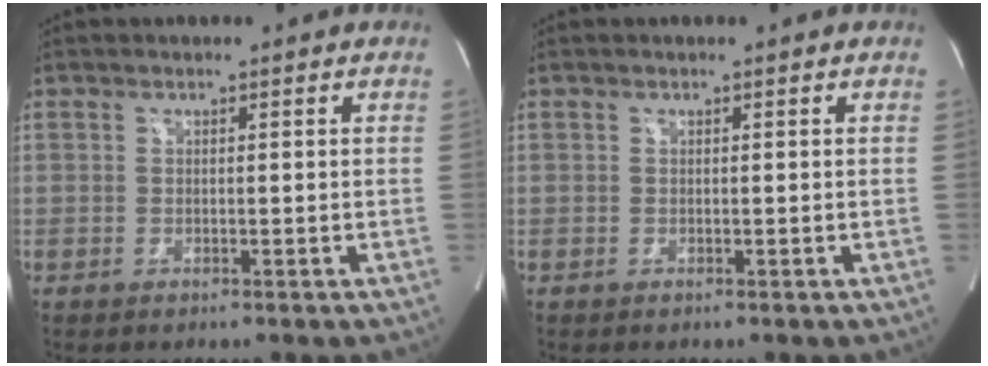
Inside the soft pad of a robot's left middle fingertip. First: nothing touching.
{"total": 0.0}